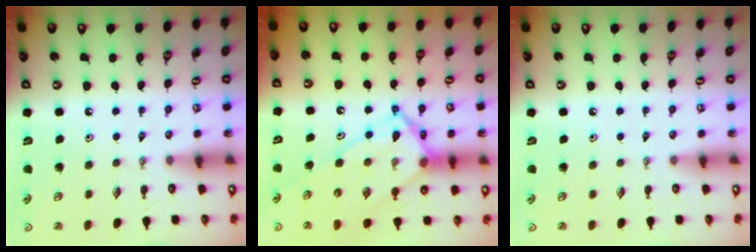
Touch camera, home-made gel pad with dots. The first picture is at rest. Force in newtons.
{"total": 16.1, "press": 16.1, "slide": 1.3}
{"total": 0.0}